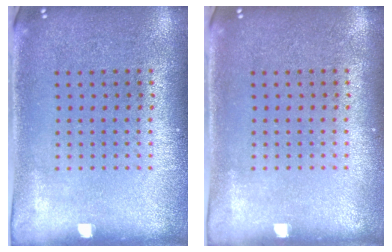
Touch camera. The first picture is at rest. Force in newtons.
{"total": 0.0}